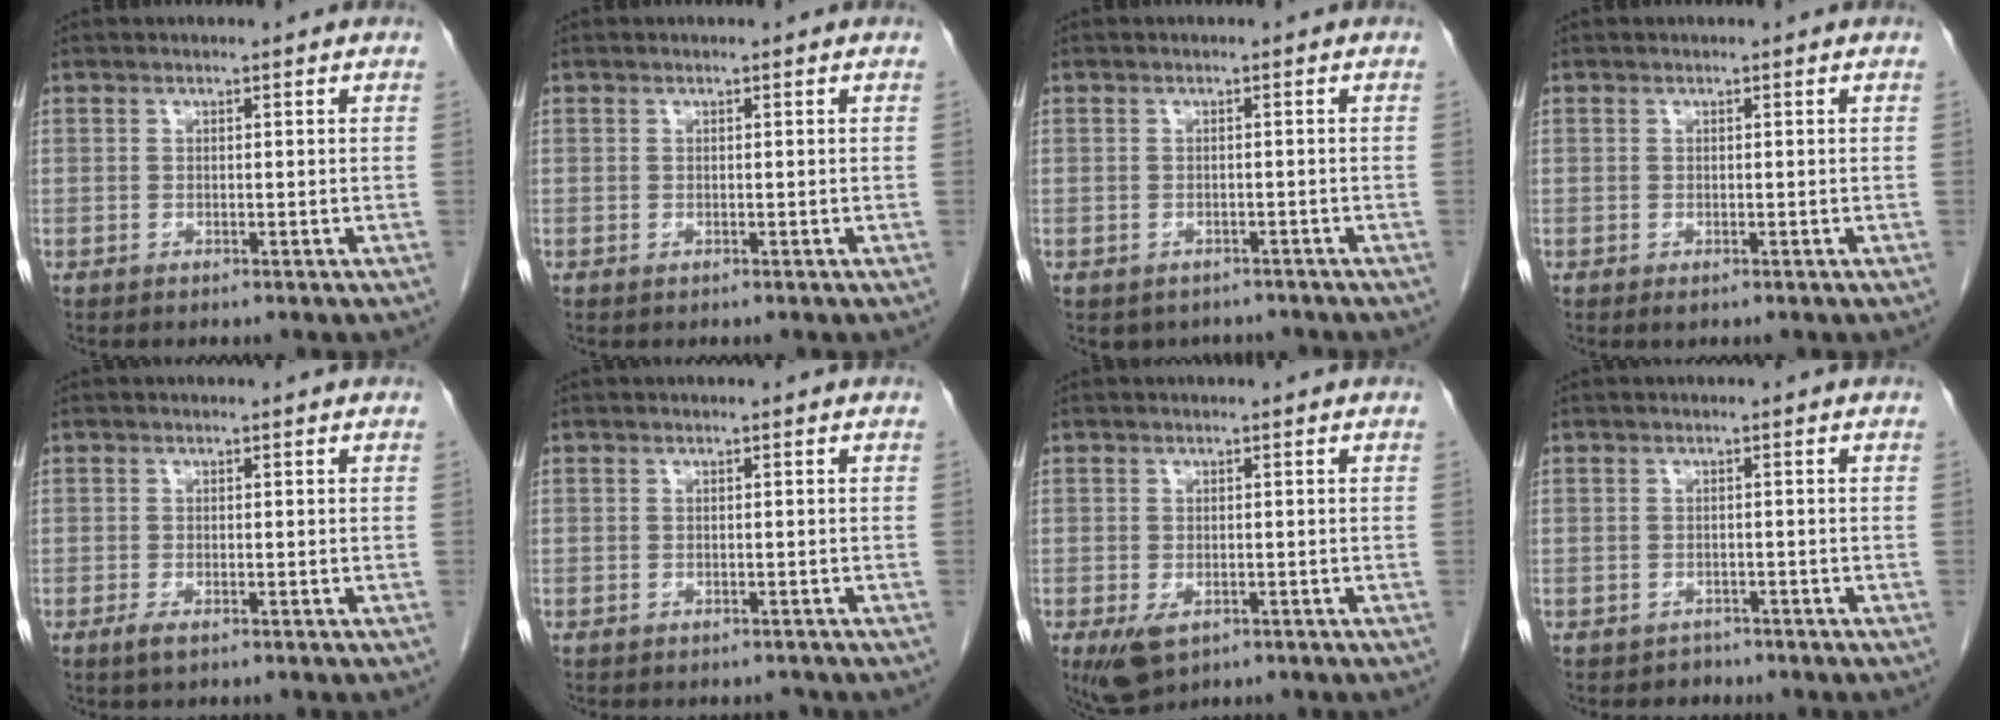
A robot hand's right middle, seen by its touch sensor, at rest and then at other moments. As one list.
[{"total": 0.0}, {"total": 4.2, "force": [-3.5, 2.2, 0.5], "torque": [-0.001, 0.007, -0.041]}, {"total": 0.6, "force": [-0.2, 0.2, 0.4], "torque": [-0.005, -0.002, 0.000]}, {"total": 1.5, "force": [-0.9, 0.4, 1.2], "torque": [-0.027, -0.003, -0.014]}, {"total": 1.2, "force": [-1.1, 0.6, 0.1], "torque": [-0.001, 0.001, -0.015]}, {"total": 4.2, "force": [-2.0, 2.3, 3.0], "torque": [-0.061, -0.010, -0.025]}, {"total": 1.8, "force": [-1.3, 1.1, -0.3], "torque": [-0.004, 0.004, -0.023]}]